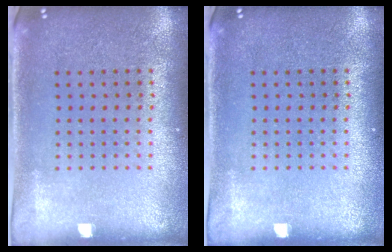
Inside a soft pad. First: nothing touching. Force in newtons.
{"total": 0.0}